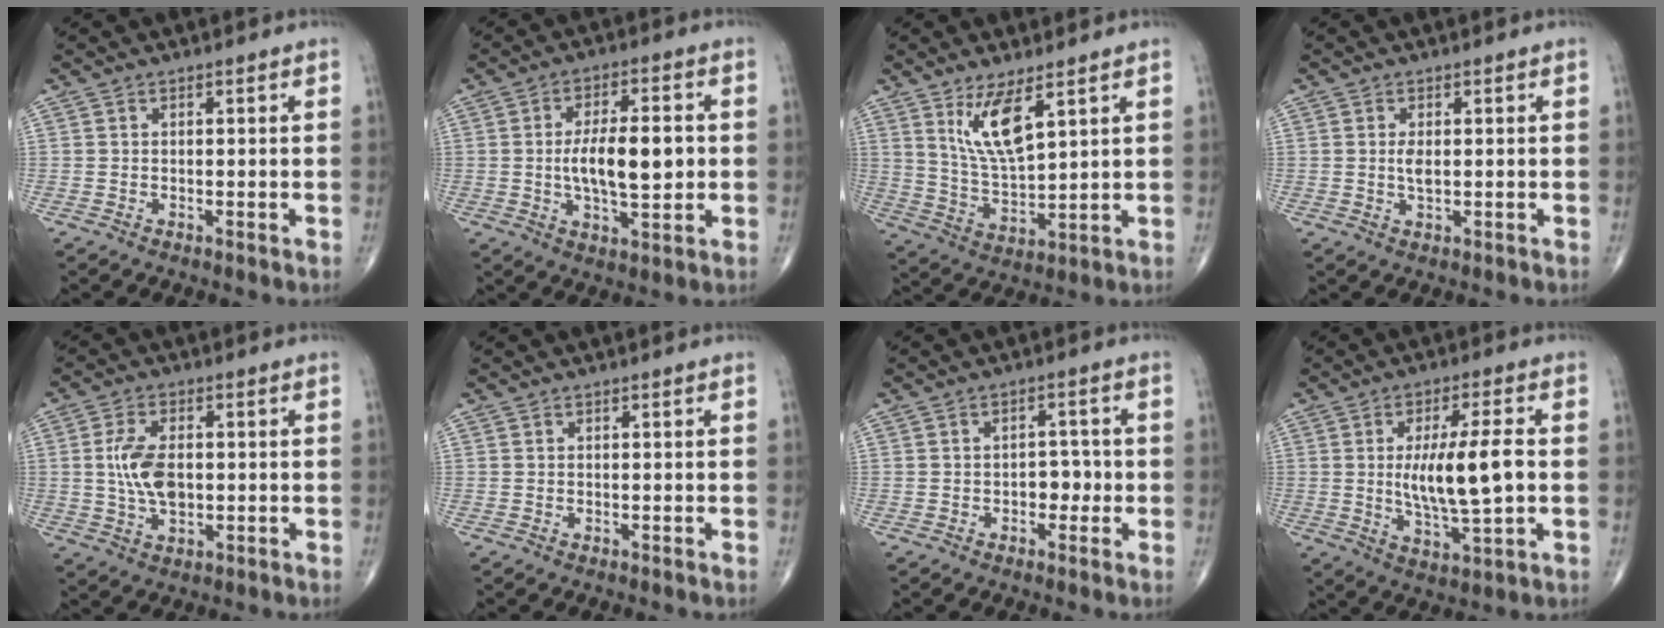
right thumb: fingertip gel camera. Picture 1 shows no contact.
{"total": 11.9, "force": [-0.1, 4.7, 10.9], "torque": [-0.178, 0.004, 0.000]}
{"total": 9.7, "force": [4.9, 2.9, 7.8], "torque": [-0.146, -0.037, 0.108]}
{"total": 2.0, "force": [0.2, 0.8, 1.9], "torque": [-0.036, -0.003, 0.003]}
{"total": 8.0, "force": [0.3, 4.3, 6.7], "torque": [-0.131, -0.001, 0.005]}
{"total": 0.0}
{"total": 3.5, "force": [-0.8, 2.5, 2.4], "torque": [-0.011, 0.012, -0.017]}
{"total": 12.8, "force": [0.3, 3.4, 12.3], "torque": [-0.219, -0.008, 0.011]}